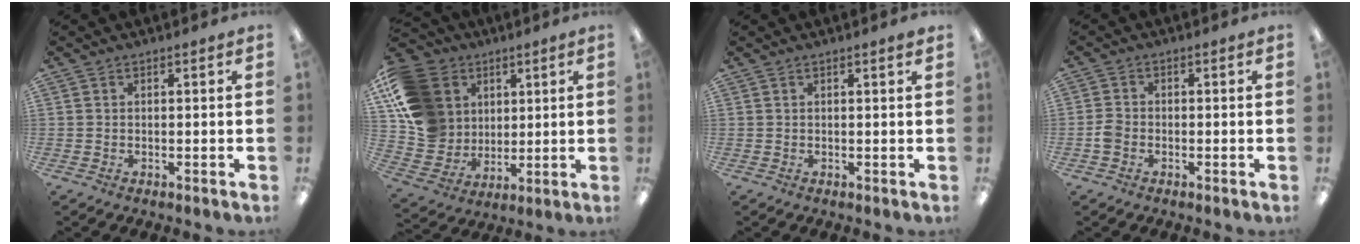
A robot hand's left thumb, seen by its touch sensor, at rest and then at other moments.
{"total": 15.7, "force": [5.3, 13.2, 6.5], "torque": [-0.154, -0.015, 0.113]}
{"total": 0.8, "force": [0.6, 0.0, 0.6], "torque": [-0.004, -0.002, 0.008]}
{"total": 2.8, "force": [-1.2, 2.1, 1.5], "torque": [-0.024, 0.007, -0.021]}